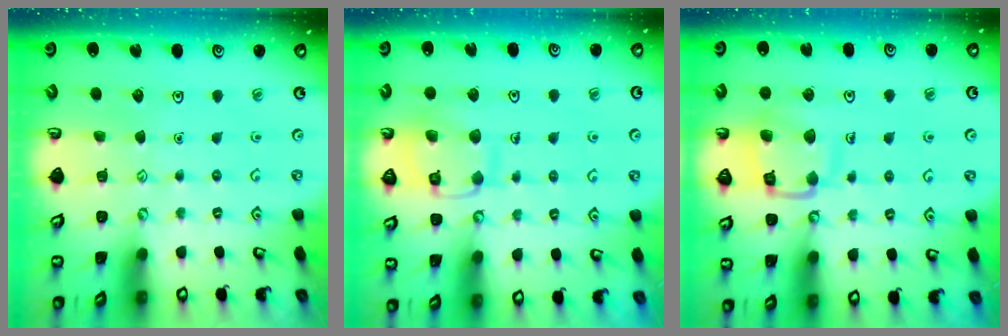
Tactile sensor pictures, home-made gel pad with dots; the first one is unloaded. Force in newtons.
{"total": 12.5, "press": 12.4, "slide": 0.9}
{"total": 12.0, "press": 12.0, "slide": 1.2}